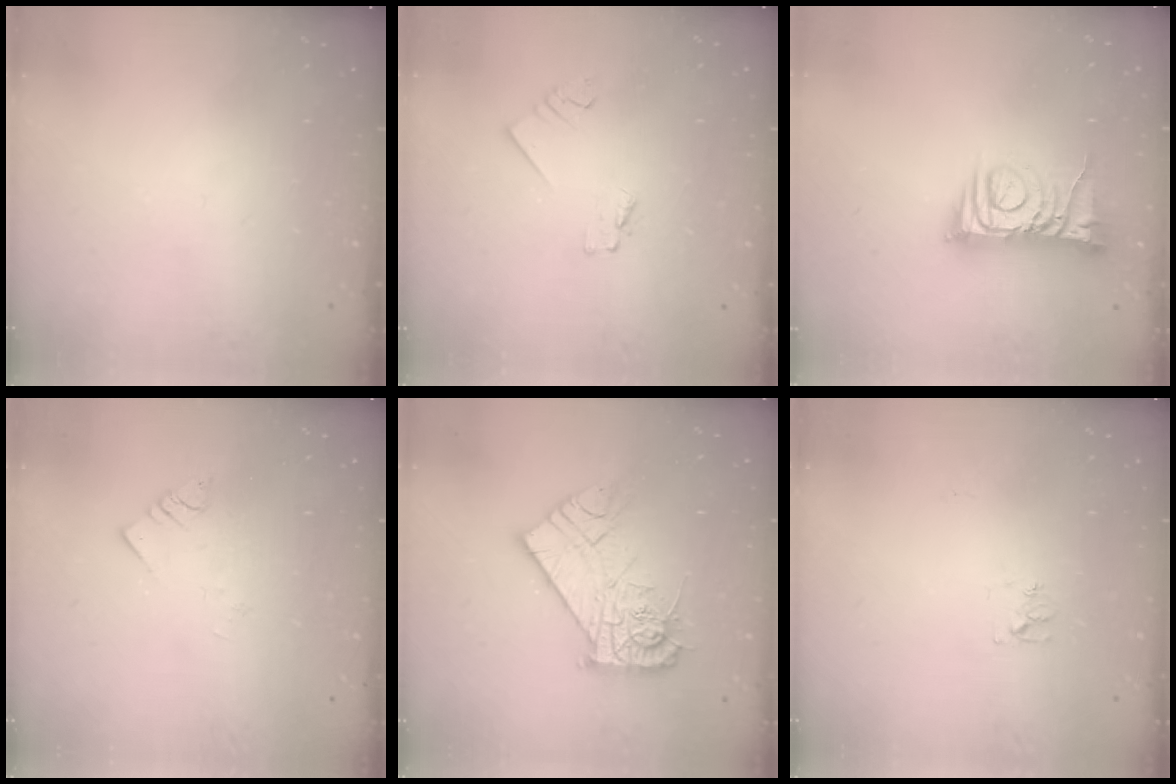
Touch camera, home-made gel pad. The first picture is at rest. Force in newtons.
{"total": 1.6, "press": 1.6, "slide": 0.2}
{"total": 9.9, "press": 9.9, "slide": 1.1}
{"total": 2.9, "press": 2.8, "slide": 0.6}
{"total": 14.4, "press": 14.4, "slide": 1.4}
{"total": 6.3, "press": 6.2, "slide": 0.6}